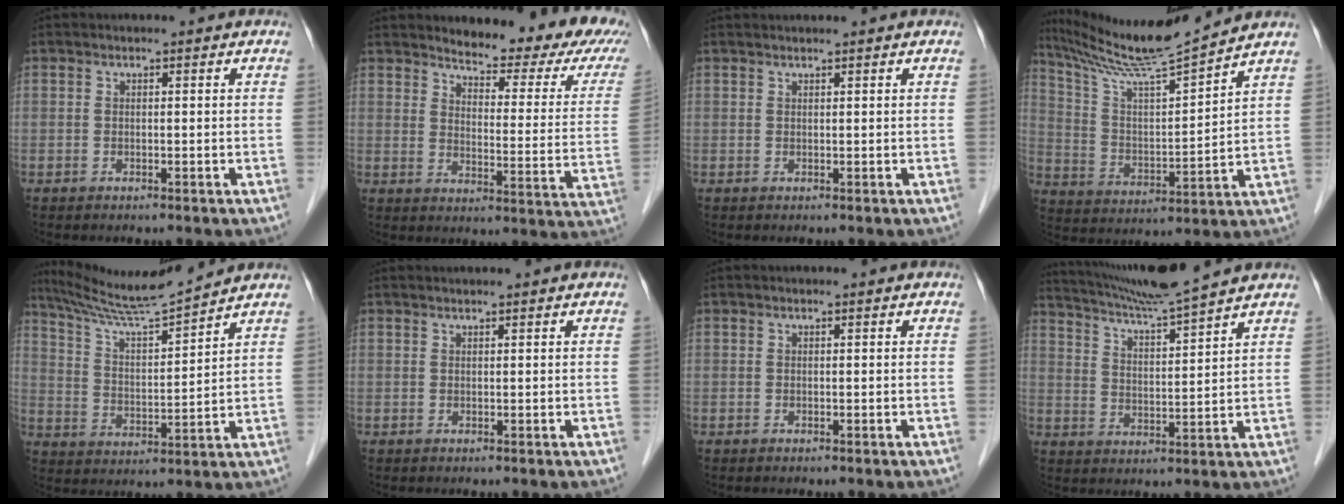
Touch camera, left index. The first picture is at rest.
{"total": 16.8, "force": [14.5, 3.3, 7.9], "torque": [-0.090, -0.052, 0.162]}
{"total": 1.7, "force": [1.6, -0.1, 0.5], "torque": [-0.005, 0.017, 0.031]}
{"total": 14.7, "force": [13.5, -1.4, 5.6], "torque": [-0.112, 0.000, 0.241]}
{"total": 11.4, "force": [10.9, -1.4, 3.3], "torque": [-0.068, 0.000, 0.197]}
{"total": 1.3, "force": [1.2, -0.1, 0.4], "torque": [-0.006, 0.014, 0.026]}
{"total": 0.0}
{"total": 11.4, "force": [10.4, -2.0, 4.1], "torque": [-0.083, 0.007, 0.178]}